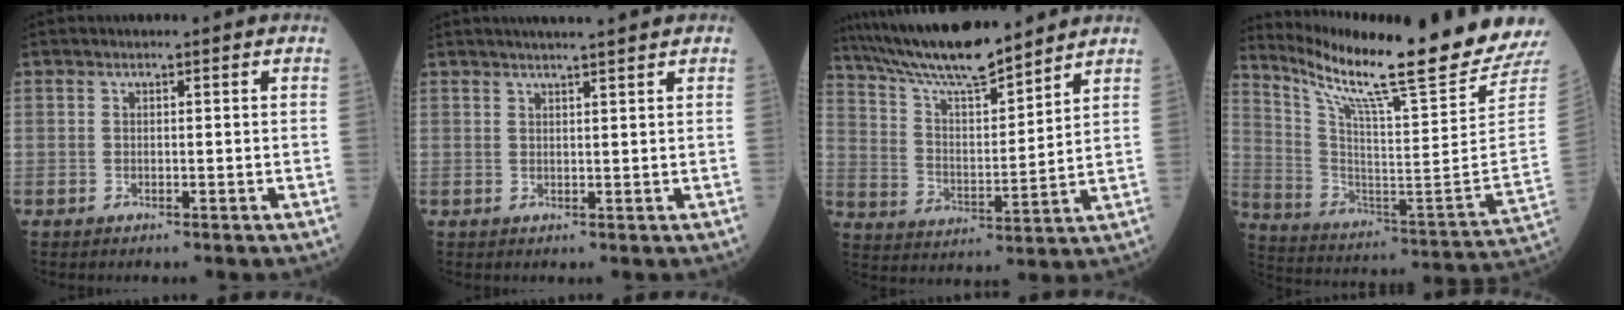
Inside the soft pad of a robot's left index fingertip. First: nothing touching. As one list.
[{"total": 6.6, "force": [5.7, -0.2, 3.4], "torque": [-0.051, 0.021, 0.070]}, {"total": 14.7, "force": [13.1, 1.3, 6.5], "torque": [-0.128, 0.011, 0.239]}, {"total": 24.6, "force": [21.2, -1.8, 12.4], "torque": [-0.221, -0.104, 0.318]}]